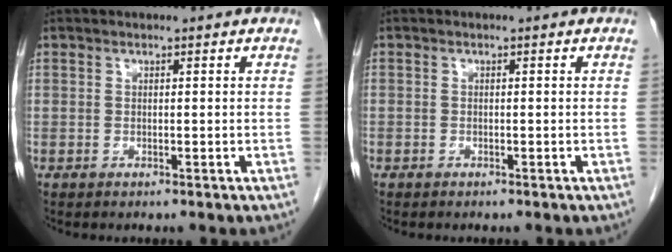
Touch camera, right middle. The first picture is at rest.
{"total": 0.5, "force": [-0.4, 0.3, 0.0], "torque": [-0.002, 0.004, -0.009]}